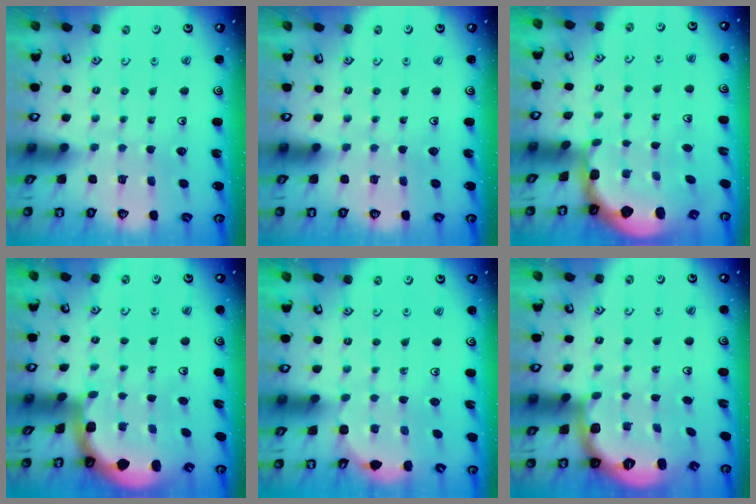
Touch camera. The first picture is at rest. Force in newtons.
{"total": 0.0}
{"total": 2.4, "press": 1.7, "slide": 1.7}
{"total": 1.5, "press": 1.5, "slide": 0.2}
{"total": 2.2, "press": 1.2, "slide": 1.9}
{"total": 2.5, "press": 2.0, "slide": 1.6}